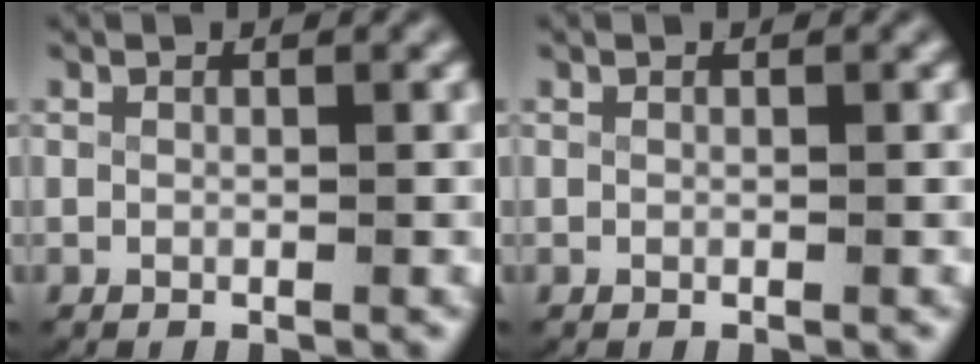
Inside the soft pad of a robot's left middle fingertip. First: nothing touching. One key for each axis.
{"total": 0.0}